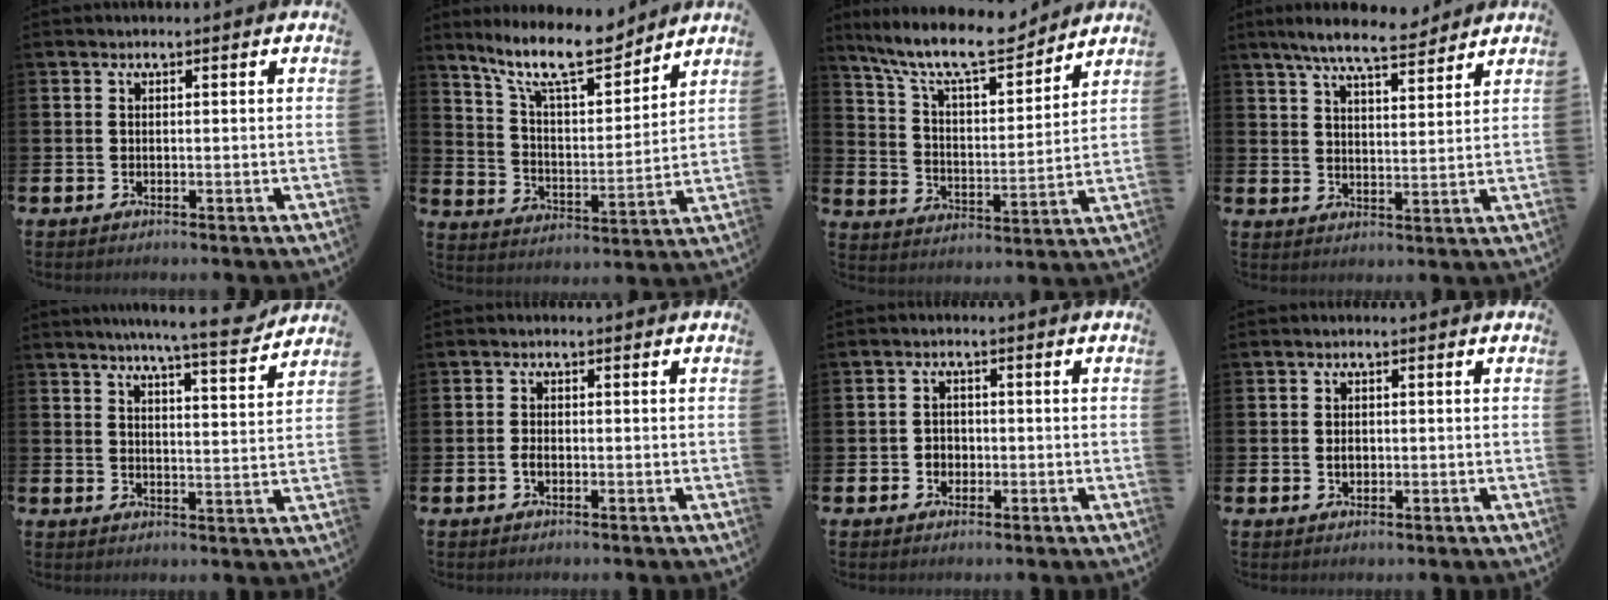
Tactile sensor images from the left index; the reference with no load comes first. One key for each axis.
{"total": 12.0, "fx": 10.1, "fy": 2.8, "fz": 5.8, "tx": -0.133, "ty": -0.051, "tz": 0.180}
{"total": 11.5, "fx": 10.2, "fy": 2.4, "fz": 4.8, "tx": -0.118, "ty": -0.064, "tz": 0.178}
{"total": 7.5, "fx": 6.8, "fy": 1.2, "fz": 2.9, "tx": -0.062, "ty": -0.026, "tz": 0.121}
{"total": 7.5, "fx": 6.9, "fy": -0.2, "fz": 2.9, "tx": -0.055, "ty": -0.037, "tz": 0.119}
{"total": 1.4, "fx": -0.5, "fy": 0.9, "fz": 1.0, "tx": -0.019, "ty": 0.003, "tz": -0.012}
{"total": 1.9, "fx": -0.6, "fy": 1.8, "fz": 0.5, "tx": -0.005, "ty": 0.003, "tz": -0.016}
{"total": 1.2, "fx": -0.1, "fy": 0.9, "fz": 0.8, "tx": -0.009, "ty": 0.005, "tz": -0.006}